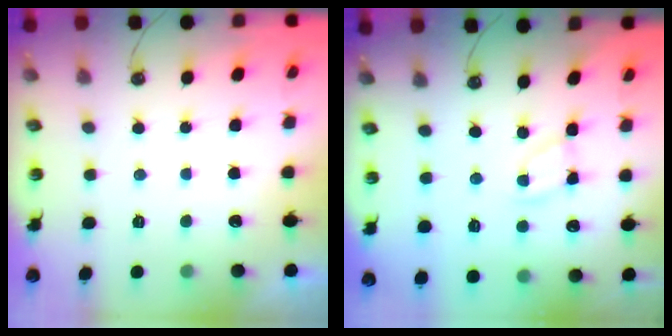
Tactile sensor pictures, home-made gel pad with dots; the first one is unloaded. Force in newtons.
{"total": 2.9, "press": 2.9, "slide": 0.1}